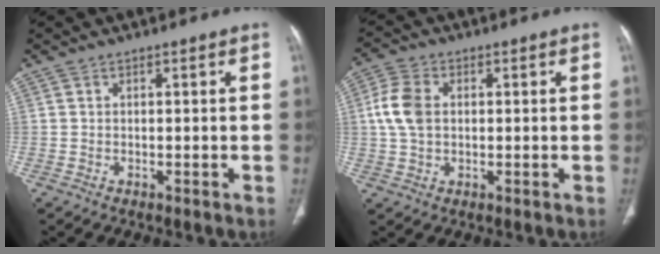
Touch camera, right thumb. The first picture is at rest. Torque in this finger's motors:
{"motor_torque": [0.76, 0.98, 0.63, 0.04, 0.06]}